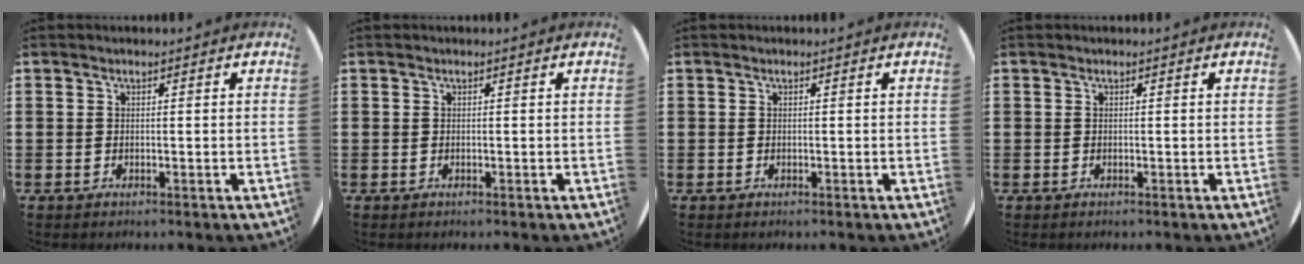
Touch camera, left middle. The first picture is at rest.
{"total": 0.0}
{"total": 0.0}
{"total": 0.0}